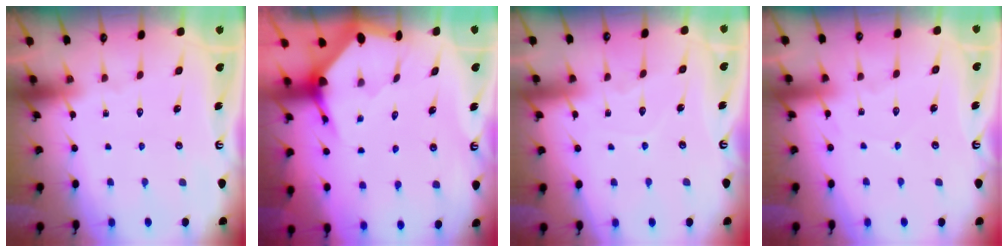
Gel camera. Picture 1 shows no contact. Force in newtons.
{"total": 3.6, "press": 3.5, "slide": 0.5}
{"total": 4.2, "press": 4.2, "slide": 0.1}
{"total": 2.7, "press": 2.7, "slide": 0.3}